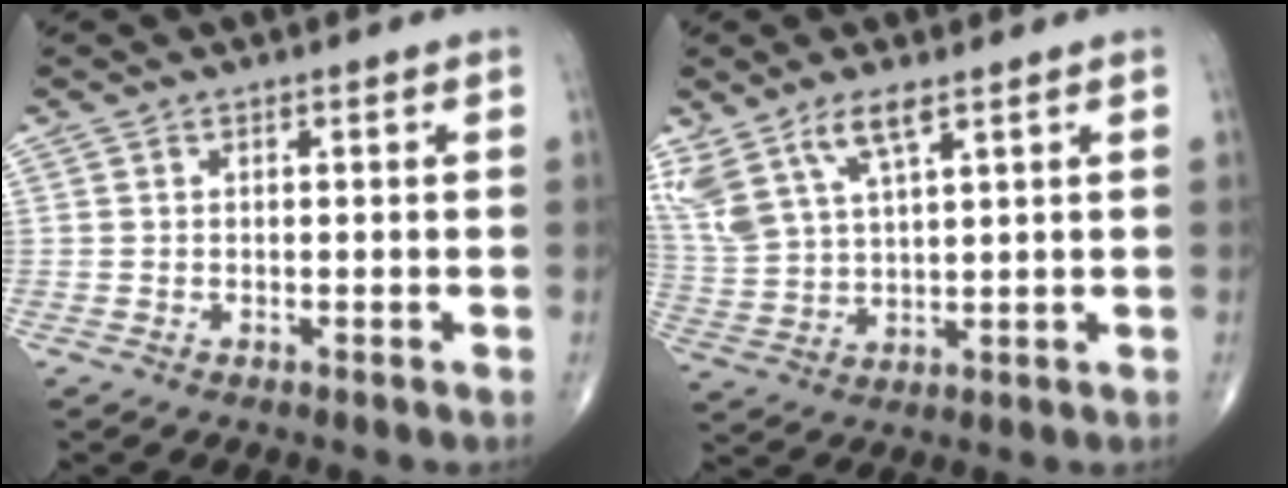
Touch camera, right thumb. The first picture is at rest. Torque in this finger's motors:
{"motor_torque": [0.09, 0.41, 0.98, 0.71, 0.08]}